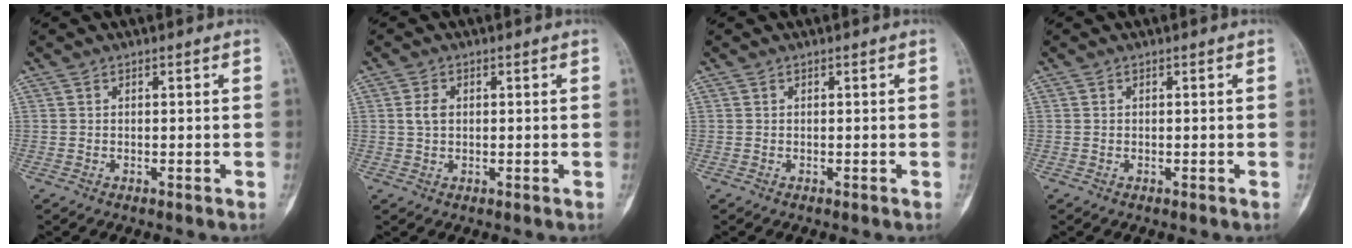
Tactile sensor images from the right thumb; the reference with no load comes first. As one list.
[{"total": 2.6, "force": [0.4, 1.8, 1.8], "torque": [-0.035, 0.005, 0.007]}, {"total": 0.0}, {"total": 0.0}]